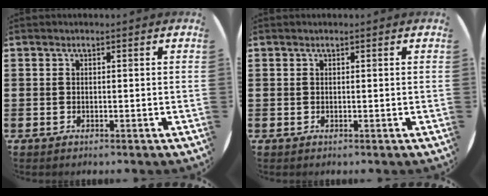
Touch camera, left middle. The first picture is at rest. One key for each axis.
{"total": 0.0}